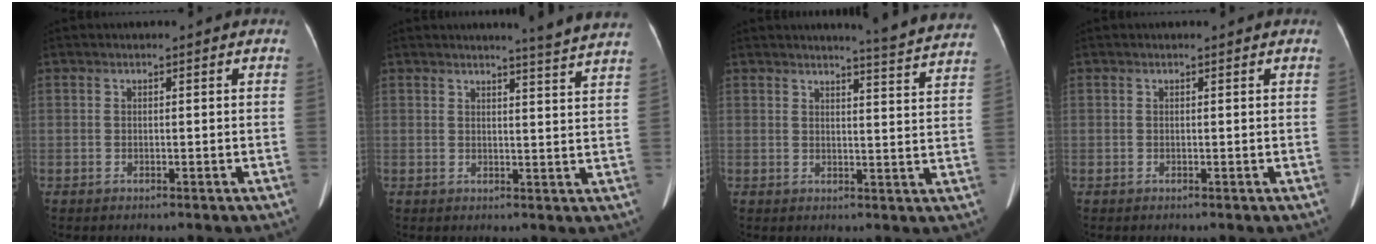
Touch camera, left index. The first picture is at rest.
{"total": 8.0, "force": [7.6, -1.5, 2.2], "torque": [-0.034, -0.034, 0.073]}
{"total": 11.4, "force": [11.1, -1.1, 2.3], "torque": [-0.030, -0.060, 0.110]}
{"total": 0.6, "force": [0.6, 0.0, 0.1], "torque": [-0.005, 0.003, 0.006]}